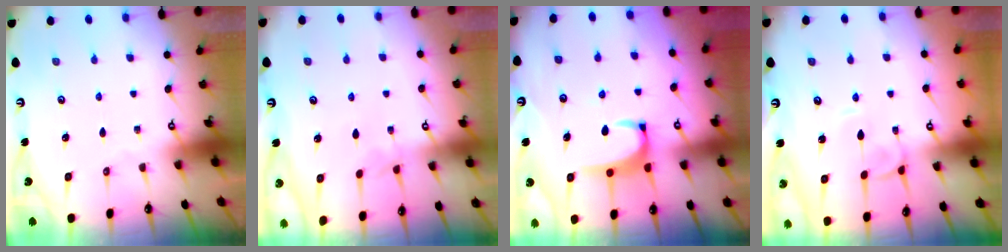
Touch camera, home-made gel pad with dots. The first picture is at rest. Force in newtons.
{"total": 3.0, "press": 3.0, "slide": 0.3}
{"total": 3.4, "press": 3.4, "slide": 0.6}
{"total": 3.7, "press": 3.7, "slide": 0.1}